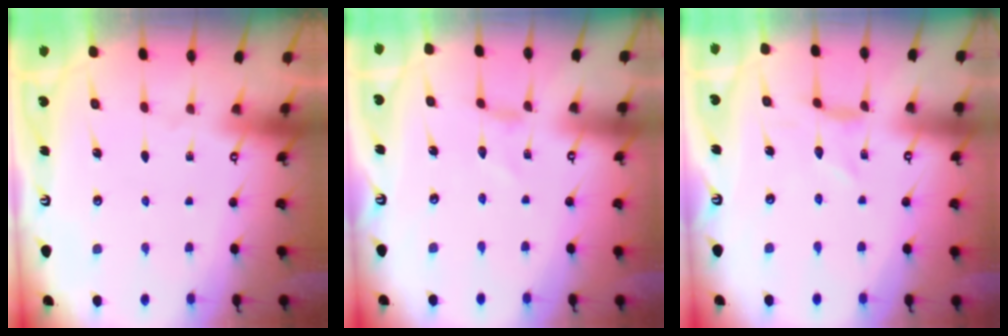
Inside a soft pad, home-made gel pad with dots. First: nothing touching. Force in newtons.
{"total": 0.0}
{"total": 0.0}